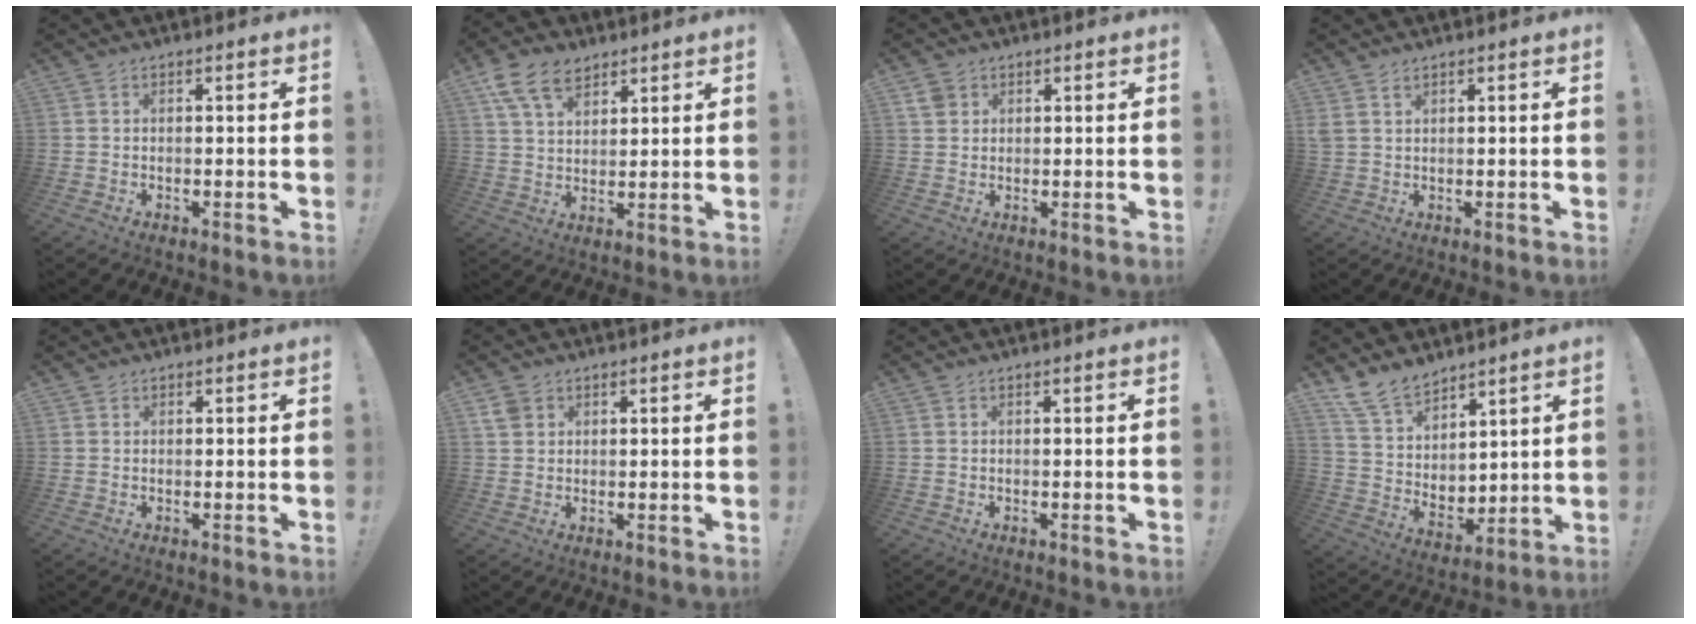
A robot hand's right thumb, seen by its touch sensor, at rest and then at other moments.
{"total": 11.3, "force": [6.8, 7.1, 5.6], "torque": [-0.102, -0.020, 0.133]}
{"total": 3.3, "force": [1.8, 2.6, 1.1], "torque": [-0.017, -0.003, 0.035]}
{"total": 2.2, "force": [1.5, 1.1, 1.2], "torque": [-0.031, 0.000, 0.031]}
{"total": 0.5, "force": [0.5, 0.2, 0.1], "torque": [0.005, -0.003, 0.008]}
{"total": 3.7, "force": [2.0, 2.7, 1.6], "torque": [-0.026, -0.003, 0.039]}
{"total": 0.0}
{"total": 12.4, "force": [10.4, 6.0, 3.0], "torque": [-0.082, -0.071, 0.206]}